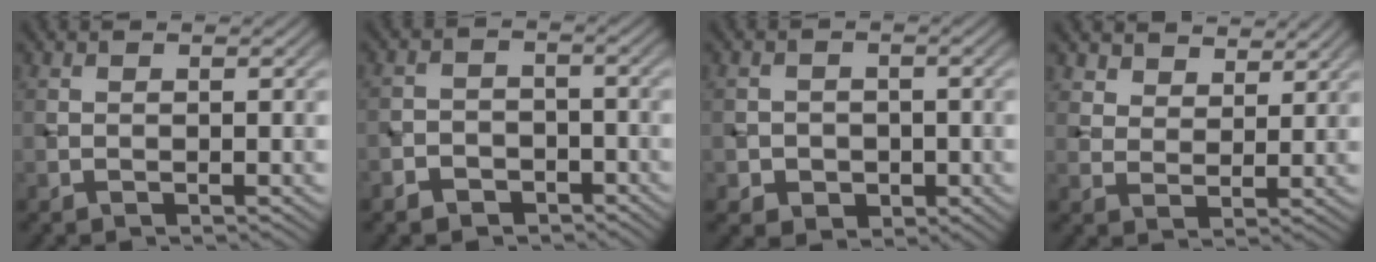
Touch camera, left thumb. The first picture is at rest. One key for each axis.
{"total": 4.2, "fx": -3.0, "fy": 2.6, "fz": 1.2, "tx": -0.014, "ty": 0.007, "tz": -0.057}
{"total": 3.4, "fx": -1.0, "fy": 3.0, "fz": 1.2, "tx": -0.016, "ty": -0.007, "tz": -0.022}
{"total": 4.9, "fx": 3.9, "fy": 2.5, "fz": 1.5, "tx": -0.043, "ty": -0.017, "tz": 0.091}